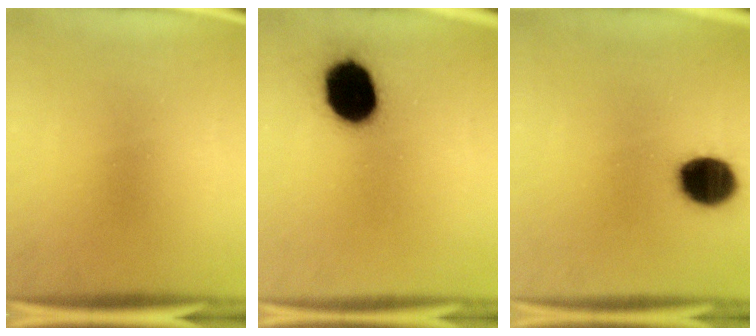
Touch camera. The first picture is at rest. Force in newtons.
{"total": 16.6}
{"total": 13.7}